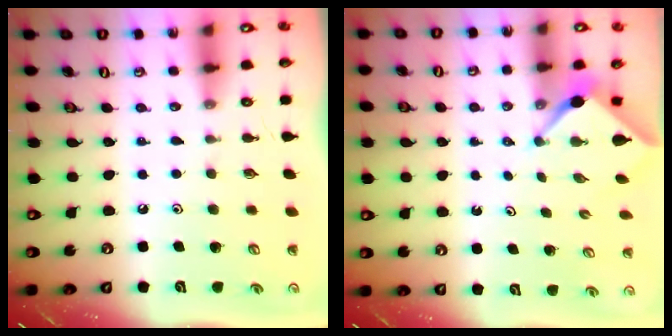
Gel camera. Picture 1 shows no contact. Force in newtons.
{"total": 2.3, "press": 2.3, "slide": 0.2}